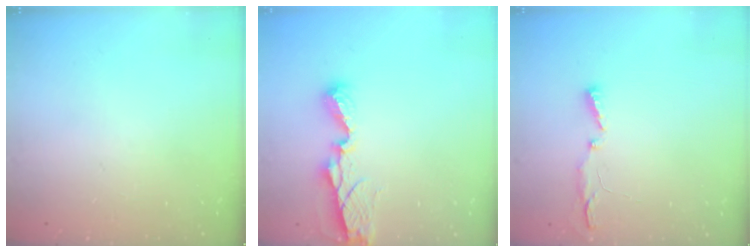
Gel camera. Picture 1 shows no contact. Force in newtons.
{"total": 7.1, "press": 7.1, "slide": 0.2}
{"total": 3.5, "press": 3.4, "slide": 0.8}